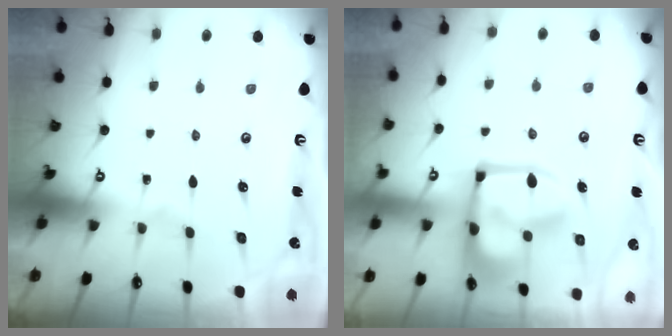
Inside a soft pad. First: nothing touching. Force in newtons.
{"total": 15.2, "press": 15.2, "slide": 1.5}